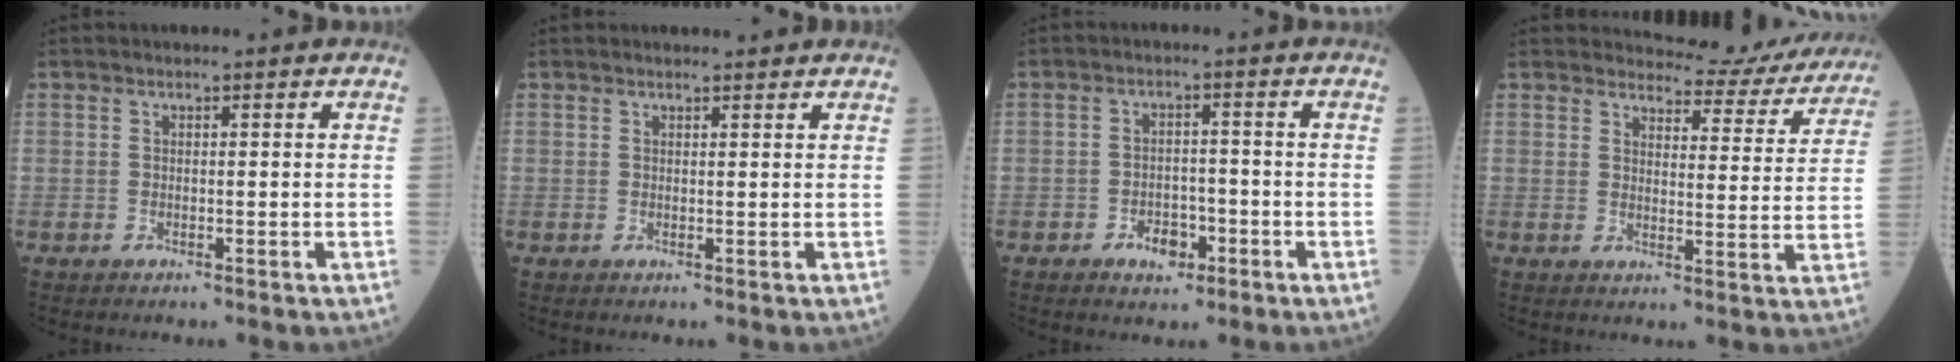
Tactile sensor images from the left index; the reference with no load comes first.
{"total": 1.8, "force": [1.8, 0.3, 0.2], "torque": [-0.011, 0.004, 0.023]}
{"total": 4.0, "force": [-2.2, 2.4, 2.3], "torque": [-0.037, 0.005, -0.031]}
{"total": 12.5, "force": [12.0, 3.1, 1.2], "torque": [0.005, -0.033, 0.121]}